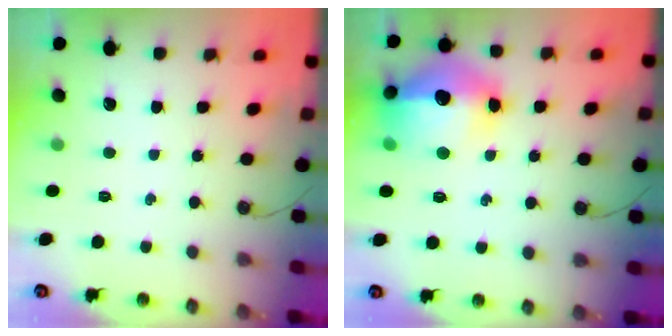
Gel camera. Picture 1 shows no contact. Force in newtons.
{"total": 20.2, "press": 20.1, "slide": 1.8}